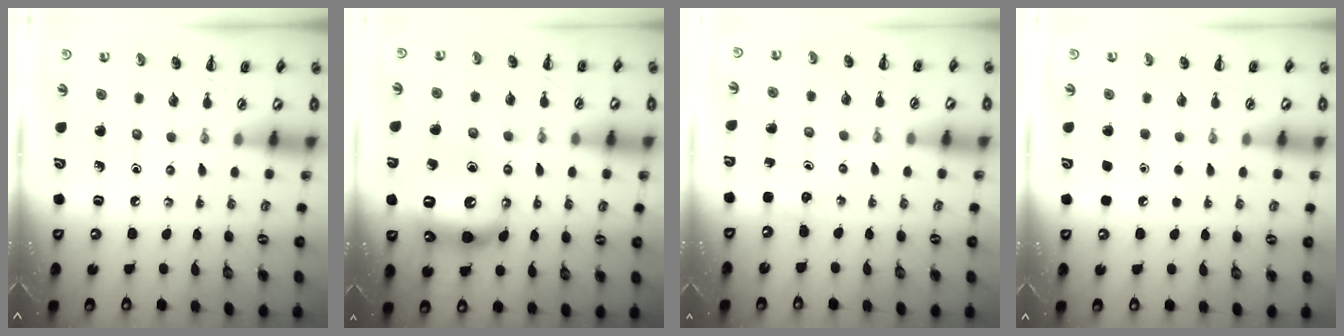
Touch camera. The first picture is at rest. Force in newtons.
{"total": 12.6, "press": 12.5, "slide": 1.5}
{"total": 2.4, "press": 2.3, "slide": 0.7}
{"total": 1.8, "press": 1.8, "slide": 0.1}